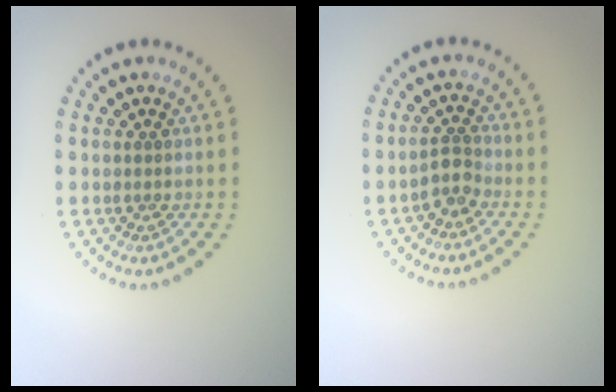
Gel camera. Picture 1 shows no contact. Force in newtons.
{"total": 1.9, "press": 1.5, "slide": 1.2}